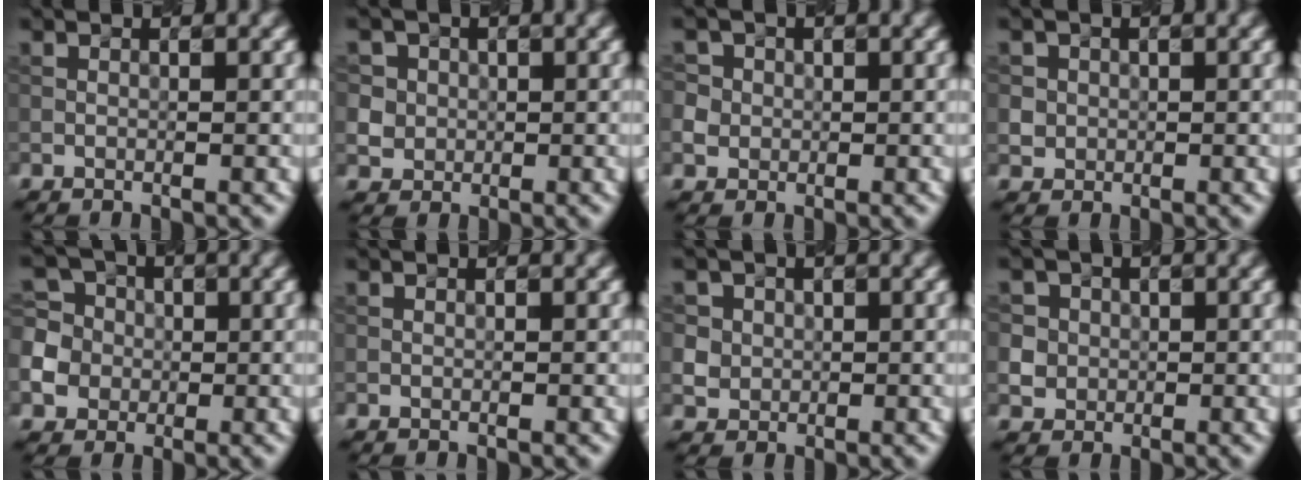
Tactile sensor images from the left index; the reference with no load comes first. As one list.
[{"total": 5.0, "force": [1.8, 4.4, 1.6], "torque": [-0.030, 0.017, 0.025]}, {"total": 4.1, "force": [0.9, 3.7, 1.3], "torque": [-0.023, 0.021, 0.004]}, {"total": 2.4, "force": [0.6, 2.2, 0.7], "torque": [-0.007, 0.001, 0.018]}, {"total": 7.2, "force": [-1.5, 6.6, 2.4], "torque": [-0.056, 0.013, -0.051]}, {"total": 0.0}, {"total": 4.3, "force": [1.6, 3.8, 1.4], "torque": [-0.027, 0.012, 0.026]}, {"total": 4.9, "force": [1.2, 4.5, 1.5], "torque": [-0.030, 0.026, 0.012]}]